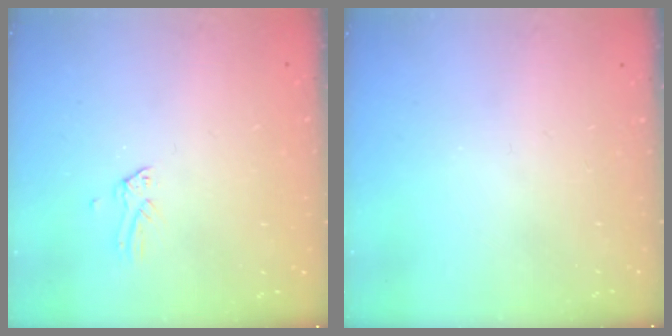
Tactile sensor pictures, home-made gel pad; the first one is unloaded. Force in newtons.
{"total": 0.0}